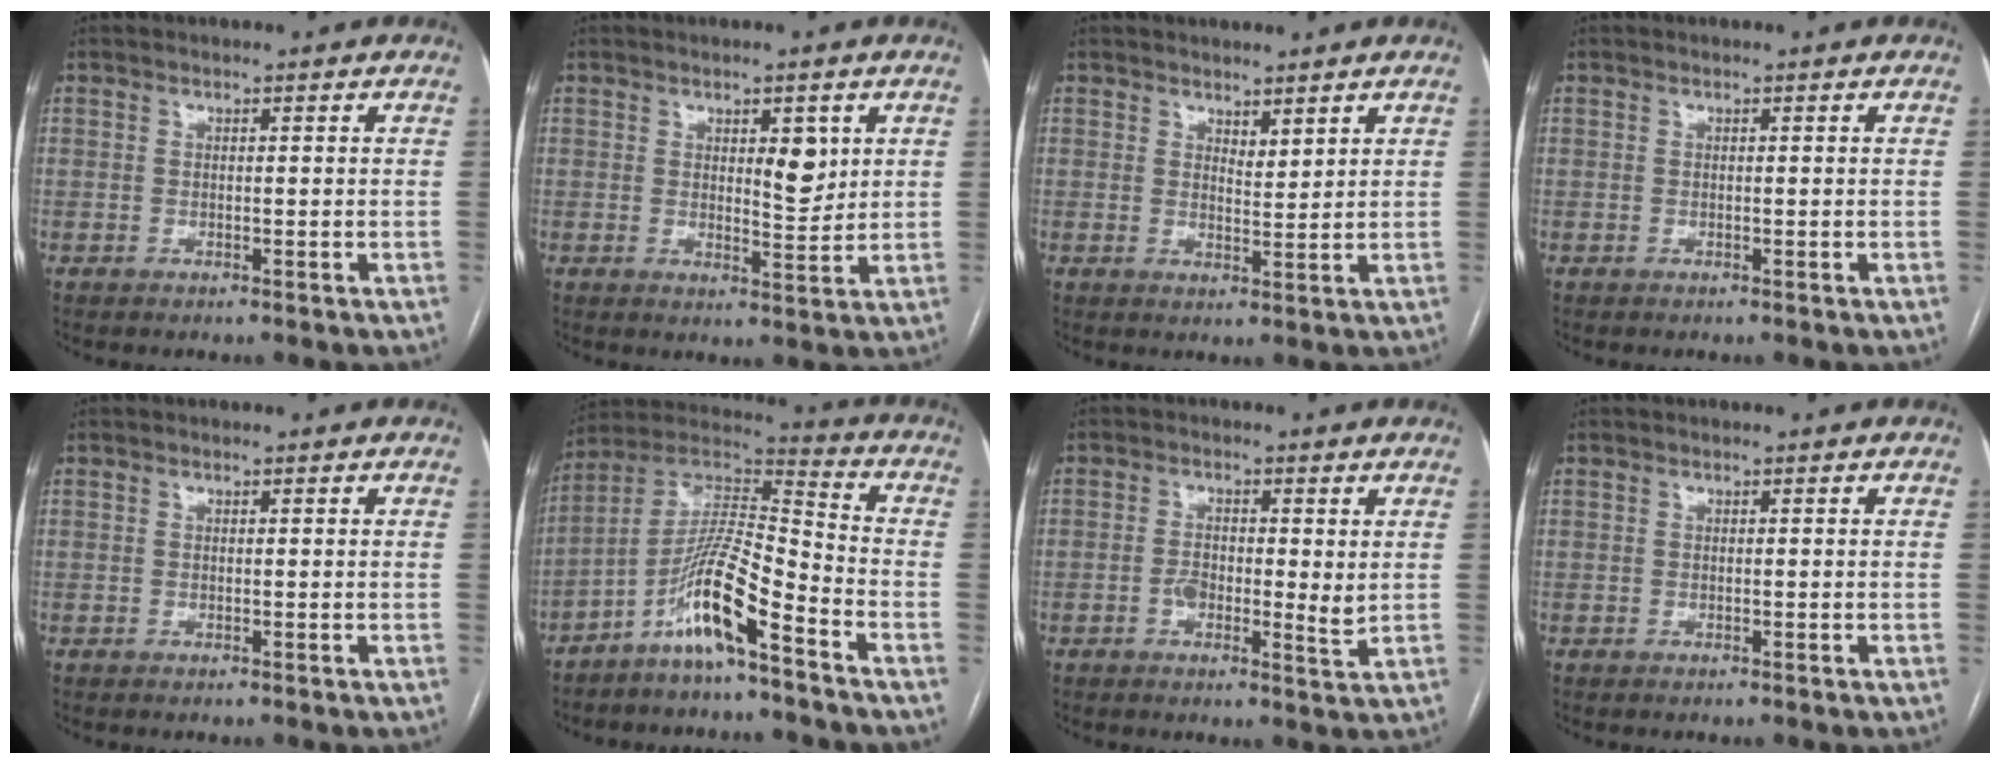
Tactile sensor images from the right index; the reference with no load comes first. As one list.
[{"total": 4.6, "force": [1.6, 1.6, 4.0], "torque": [-0.058, -0.007, 0.026]}, {"total": 2.3, "force": [1.8, 0.7, 1.1], "torque": [-0.021, -0.007, 0.039]}, {"total": 0.0}, {"total": 0.0}, {"total": 12.0, "force": [-7.2, 0.9, 9.6], "torque": [-0.189, 0.009, -0.143]}, {"total": 4.9, "force": [-0.2, 1.8, 4.6], "torque": [-0.075, -0.005, -0.006]}, {"total": 0.0}]